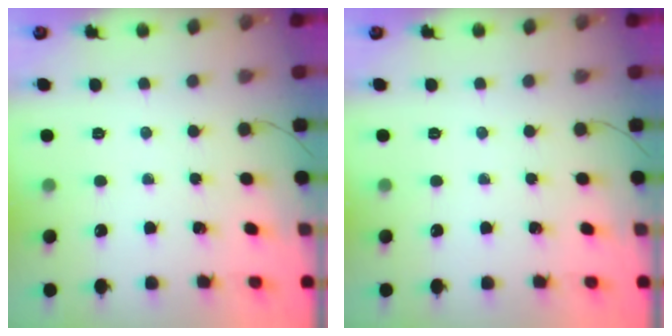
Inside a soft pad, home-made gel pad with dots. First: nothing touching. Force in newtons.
{"total": 0.0}